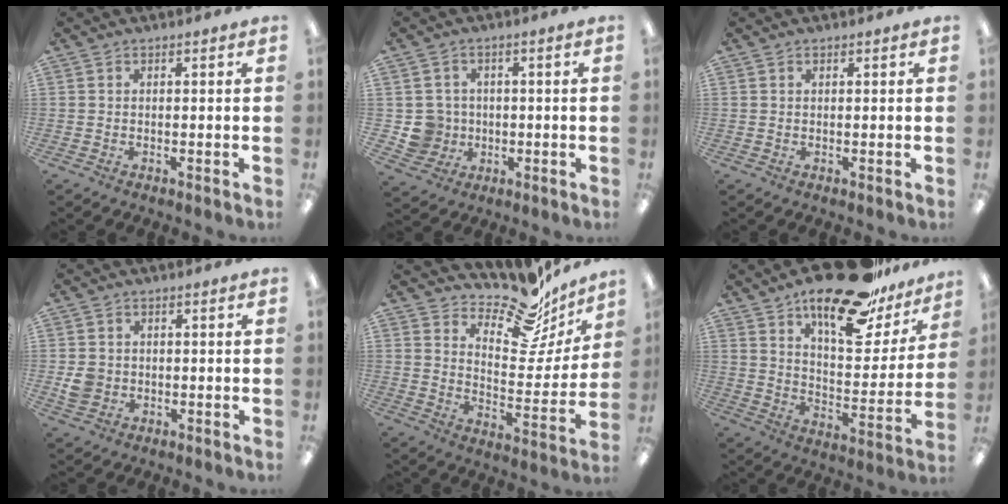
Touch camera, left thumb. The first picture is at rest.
{"total": 6.5, "force": [-0.1, 6.4, 0.9], "torque": [-0.041, 0.009, 0.006]}
{"total": 0.5, "force": [0.4, 0.3, 0.3], "torque": [-0.006, 0.003, 0.006]}
{"total": 4.3, "force": [-0.3, 3.9, 1.8], "torque": [-0.025, 0.006, -0.003]}
{"total": 16.7, "force": [13.9, 6.0, 7.1], "torque": [-0.095, -0.114, 0.234]}
{"total": 23.3, "force": [17.3, 8.5, 13.0], "torque": [-0.192, -0.106, 0.288]}